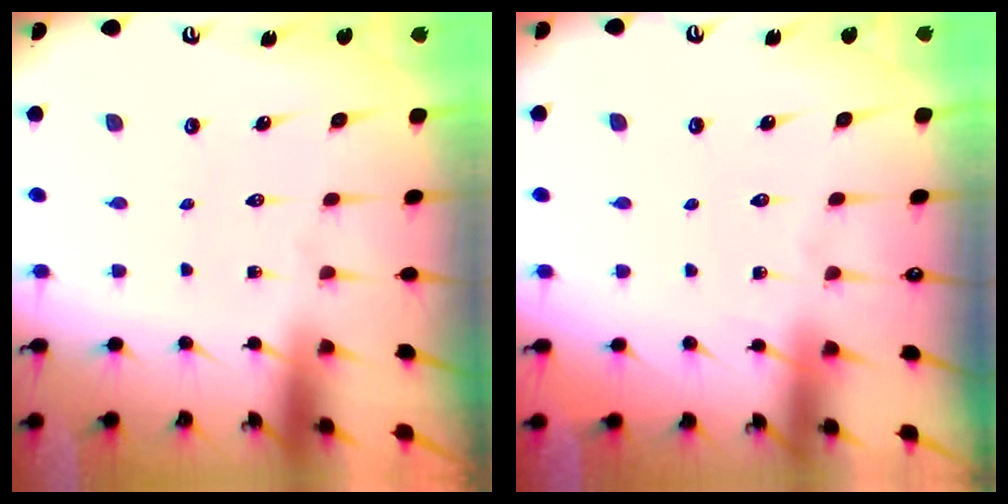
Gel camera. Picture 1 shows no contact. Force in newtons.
{"total": 4.3, "press": 4.2, "slide": 0.6}